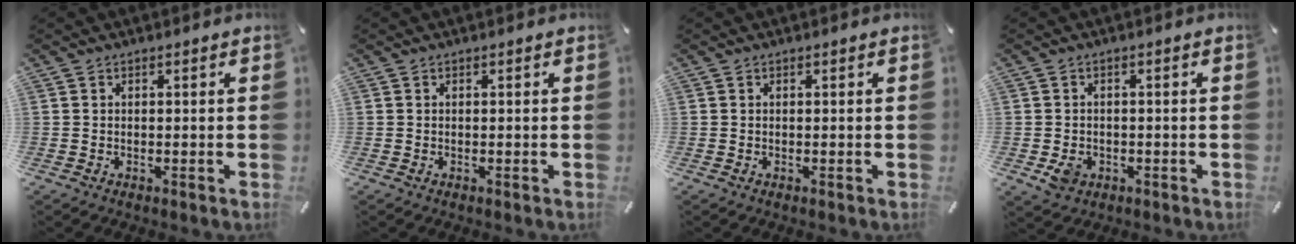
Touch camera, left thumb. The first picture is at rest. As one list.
[{"total": 0.0}, {"total": 0.0}, {"total": 4.0, "force": [-1.3, 3.3, 1.7], "torque": [-0.031, -0.001, -0.024]}]